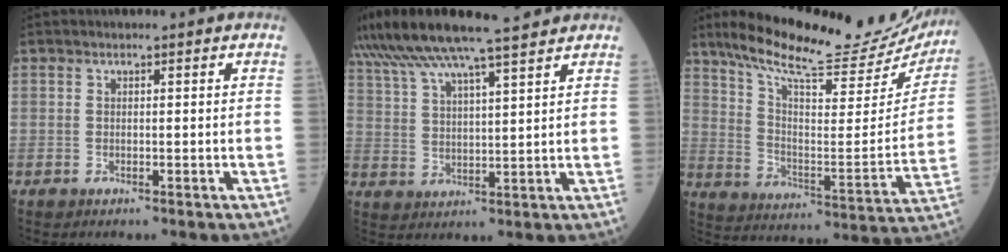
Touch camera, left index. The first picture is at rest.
{"total": 17.3, "force": [14.6, 0.9, 9.3], "torque": [-0.173, 0.034, 0.241]}
{"total": 26.5, "force": [23.2, 5.0, 11.9], "torque": [-0.194, -0.038, 0.318]}